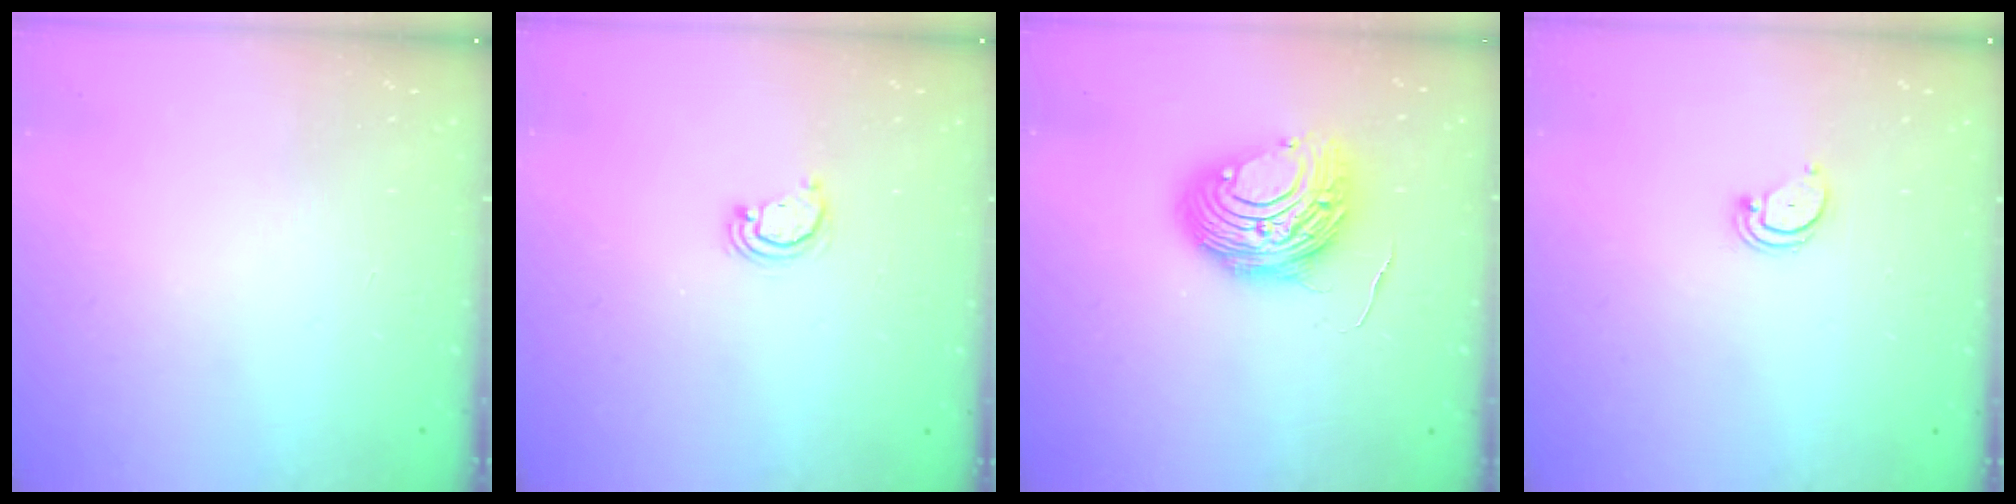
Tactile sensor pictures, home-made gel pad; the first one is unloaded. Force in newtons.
{"total": 2.5, "press": 2.5, "slide": 0.3}
{"total": 12.0, "press": 12.0, "slide": 0.9}
{"total": 1.8, "press": 1.8, "slide": 0.2}